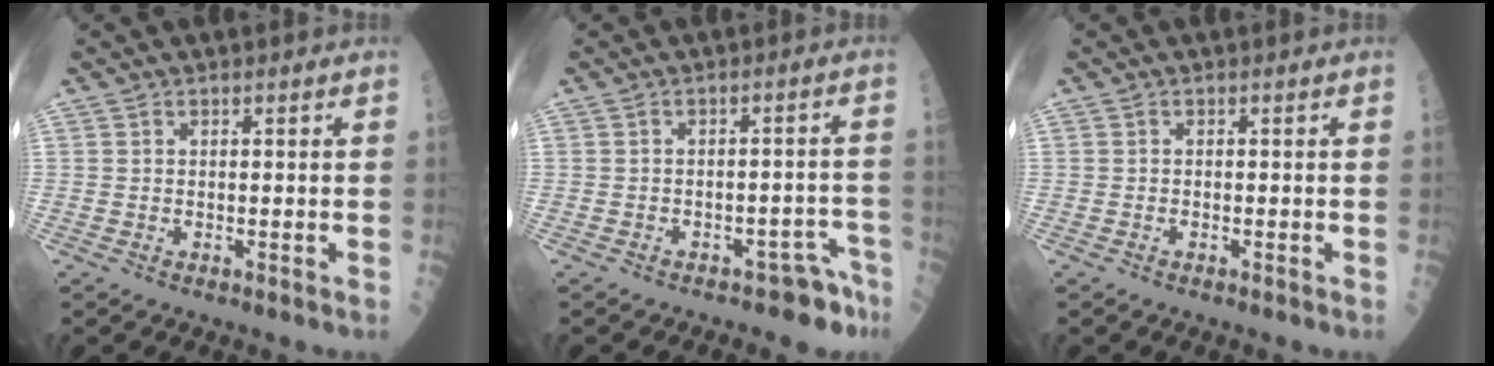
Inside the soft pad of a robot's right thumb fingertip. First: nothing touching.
{"total": 5.0, "force": [-3.8, 2.4, 2.1], "torque": [-0.001, 0.050, -0.045]}
{"total": 0.0}